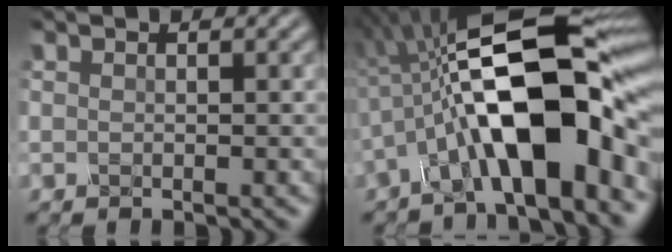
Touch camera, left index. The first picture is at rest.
{"total": 15.2, "force": [-2.7, 5.3, 14.0], "torque": [-0.215, 0.024, -0.058]}